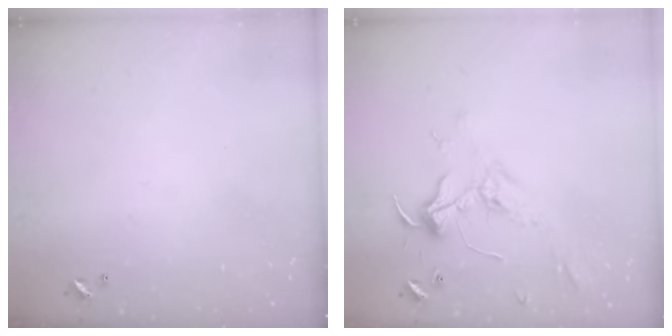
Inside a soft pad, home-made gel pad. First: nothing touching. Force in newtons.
{"total": 2.3, "press": 2.2, "slide": 0.7}